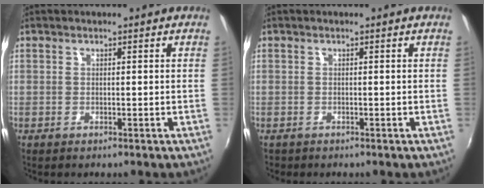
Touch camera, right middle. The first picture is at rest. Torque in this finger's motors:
{"motor_torque": [-0.39, -0.16, -0.06, 0.01]}